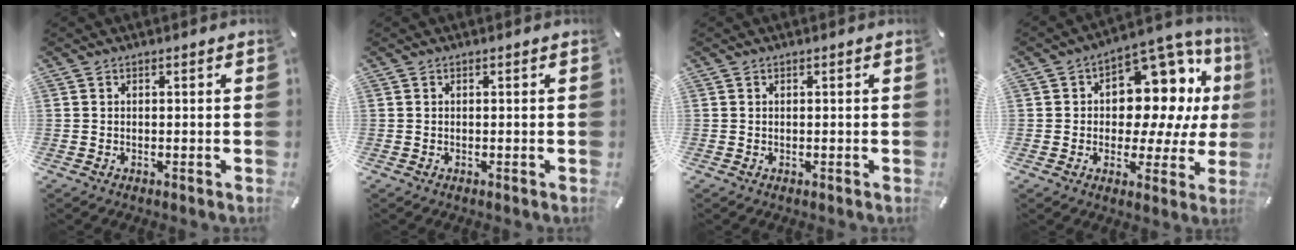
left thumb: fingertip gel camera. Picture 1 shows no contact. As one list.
[{"total": 0.0}, {"total": 0.0}, {"total": 14.3, "force": [4.8, 9.7, 9.3], "torque": [-0.116, -0.049, 0.087]}]